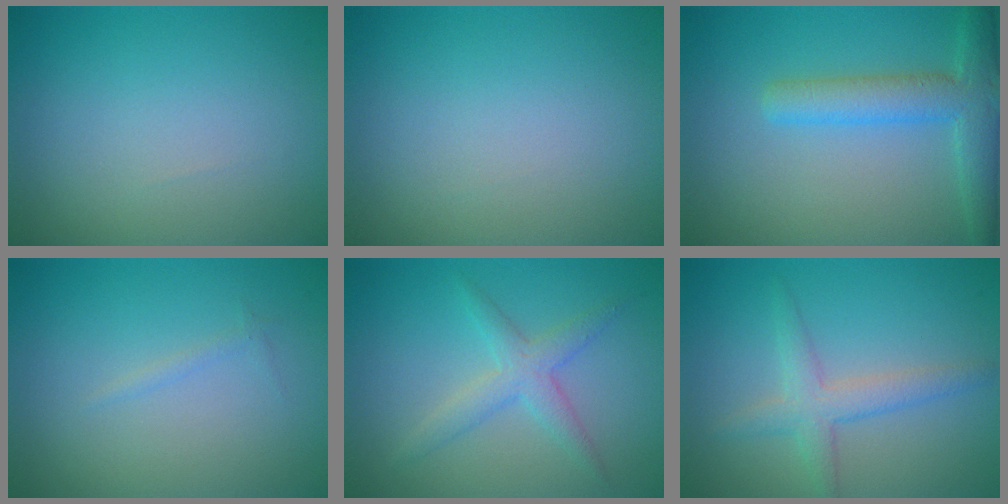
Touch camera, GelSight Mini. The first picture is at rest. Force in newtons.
{"total": 0.0}
{"total": 4.6, "press": 4.6, "slide": 0.2}
{"total": 0.5, "press": 0.5, "slide": 0.0}
{"total": 2.5, "press": 2.5, "slide": 0.1}
{"total": 2.8, "press": 2.8, "slide": 0.1}